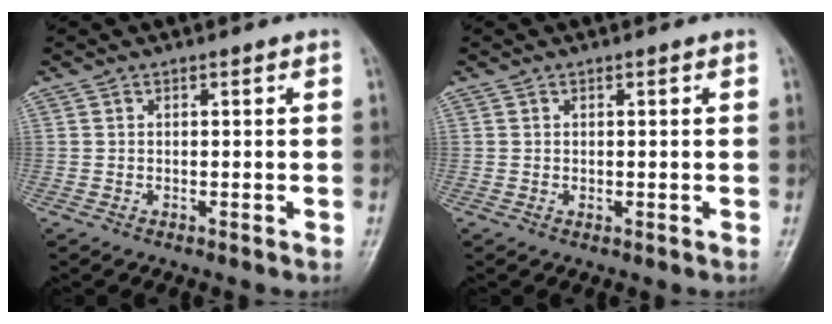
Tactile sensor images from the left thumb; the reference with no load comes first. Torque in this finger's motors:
{"motor_torque": [-0.31, -0.12, 0.06, -0.01, 0.00]}